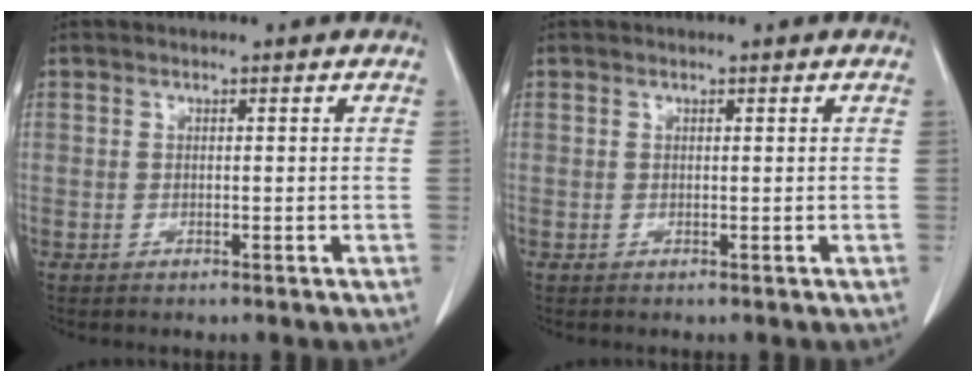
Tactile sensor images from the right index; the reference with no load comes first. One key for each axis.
{"total": 0.0}